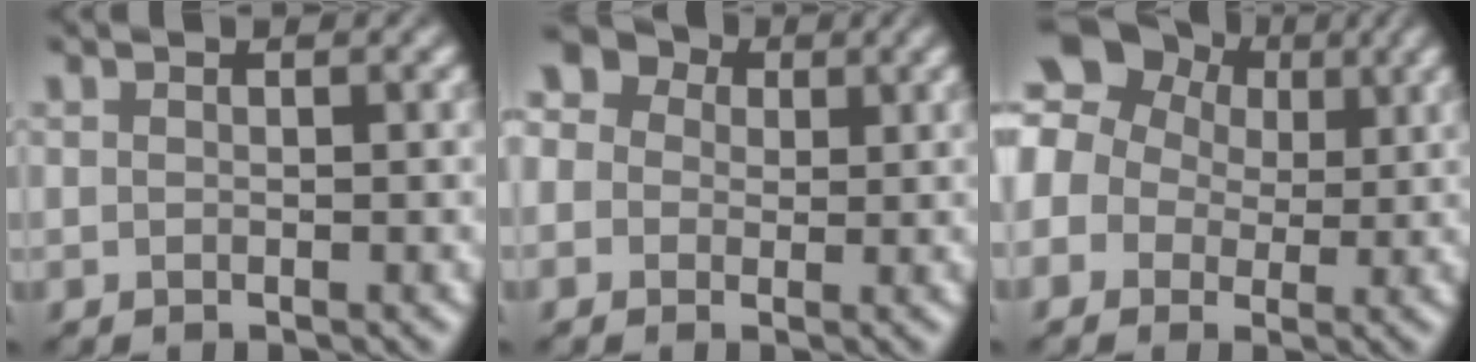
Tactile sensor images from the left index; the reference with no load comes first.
{"total": 7.2, "force": [2.3, 5.9, 3.5], "torque": [-0.068, 0.040, 0.003]}
{"total": 9.8, "force": [3.0, 8.0, 4.8], "torque": [-0.105, 0.037, 0.023]}